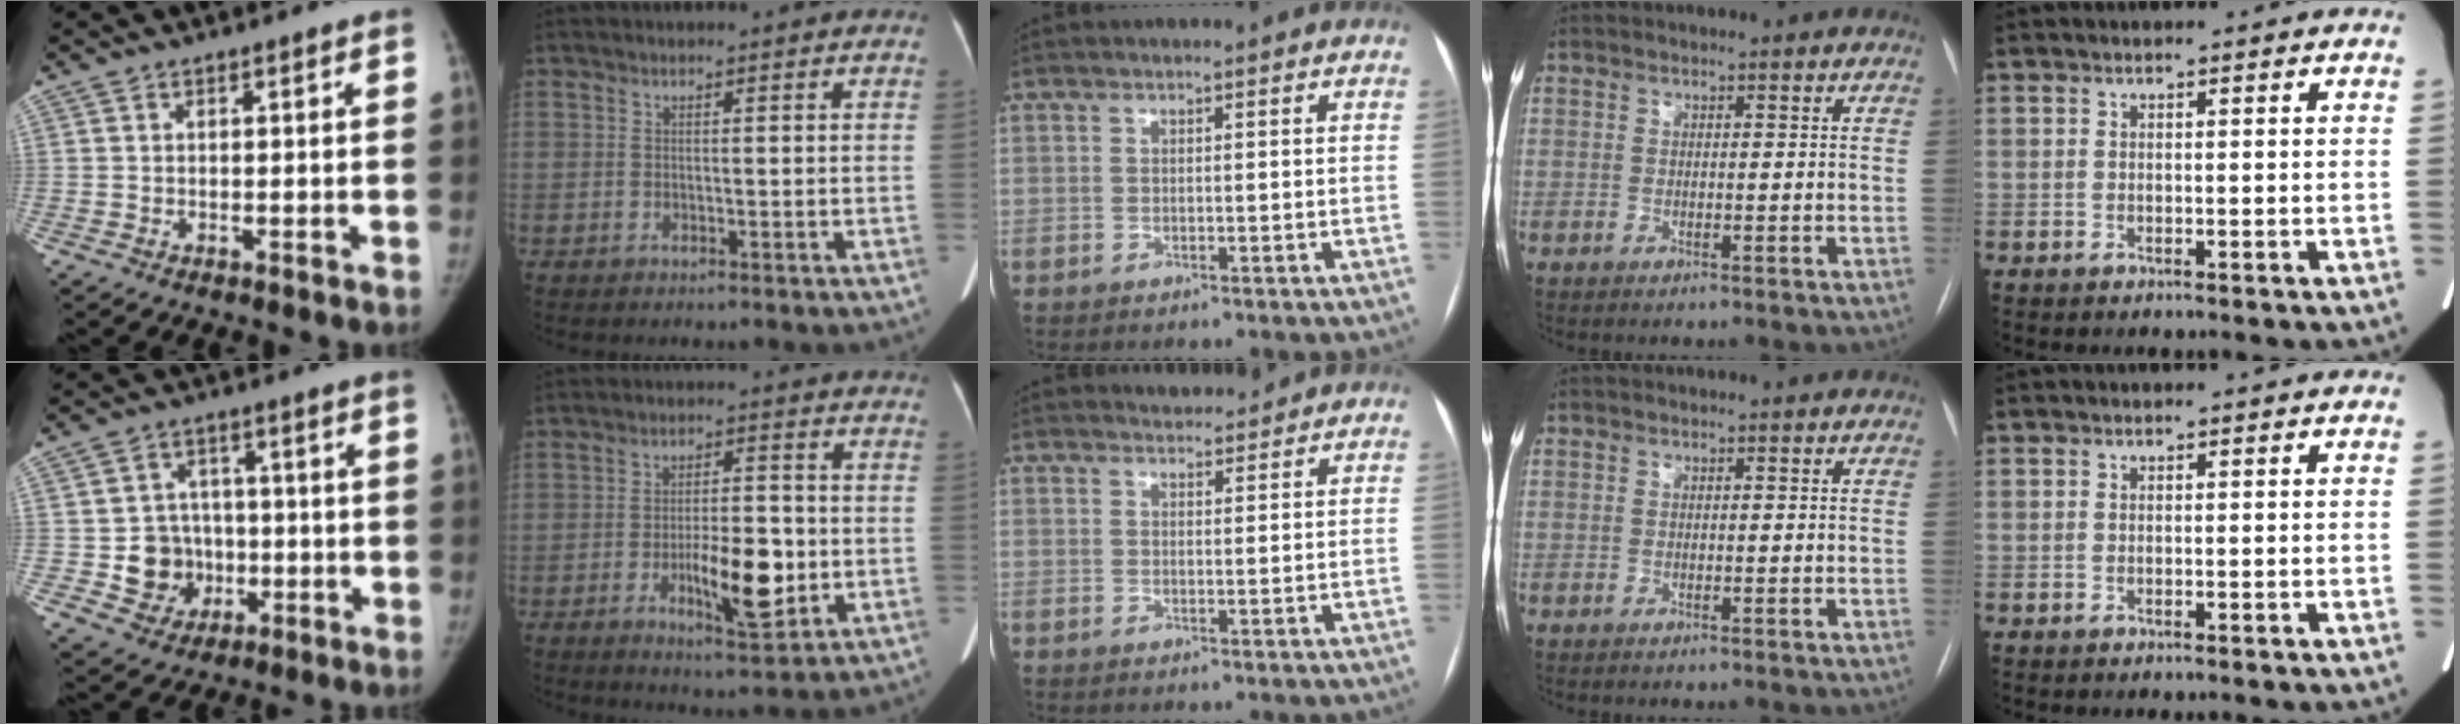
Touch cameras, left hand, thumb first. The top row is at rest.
{"thumb": {"total": 9.0, "force": [-1.6, 8.3, 3.0], "torque": [-0.002, 0.014, -0.019]}, "index": {"total": 9.2, "force": [-2.2, 2.8, 8.5], "torque": [-0.138, -0.007, -0.032]}, "middle": {"total": 3.5, "force": [3.5, 0.6, 0.2], "torque": [-0.010, 0.009, 0.051]}}